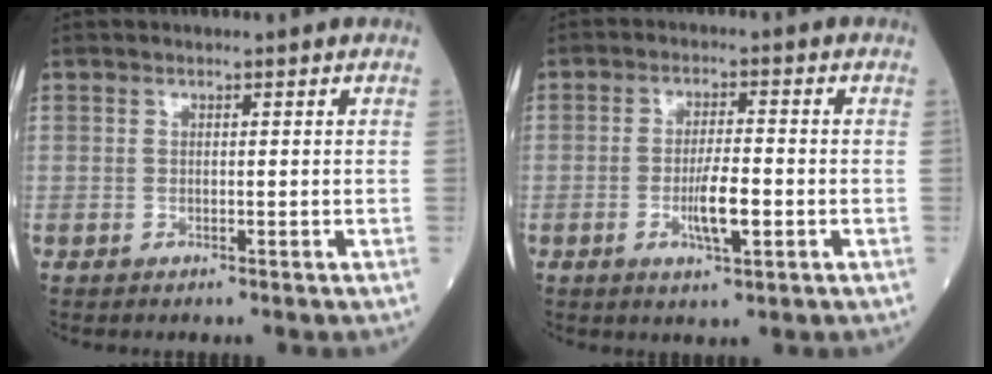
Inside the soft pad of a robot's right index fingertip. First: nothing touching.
{"total": 4.7, "force": [-1.4, 0.7, 4.5], "torque": [-0.084, -0.004, -0.022]}